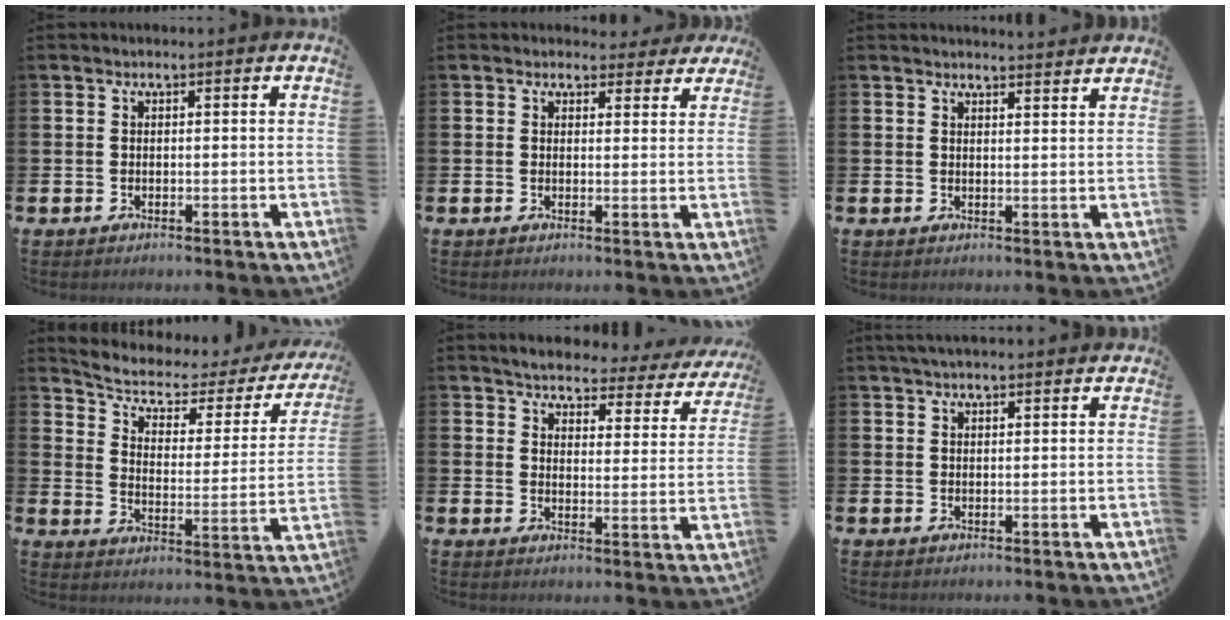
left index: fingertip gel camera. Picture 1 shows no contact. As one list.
[{"total": 2.6, "force": [2.2, 1.2, 0.2], "torque": [0.006, -0.012, 0.036]}, {"total": 2.6, "force": [2.6, -0.2, -0.2], "torque": [0.006, -0.021, 0.046]}, {"total": 4.9, "force": [3.6, 2.1, 2.4], "torque": [-0.076, -0.028, 0.052]}, {"total": 3.5, "force": [3.3, 0.7, 0.8], "torque": [-0.034, -0.033, 0.048]}, {"total": 2.2, "force": [2.1, 0.2, 0.8], "torque": [-0.019, 0.001, 0.038]}]